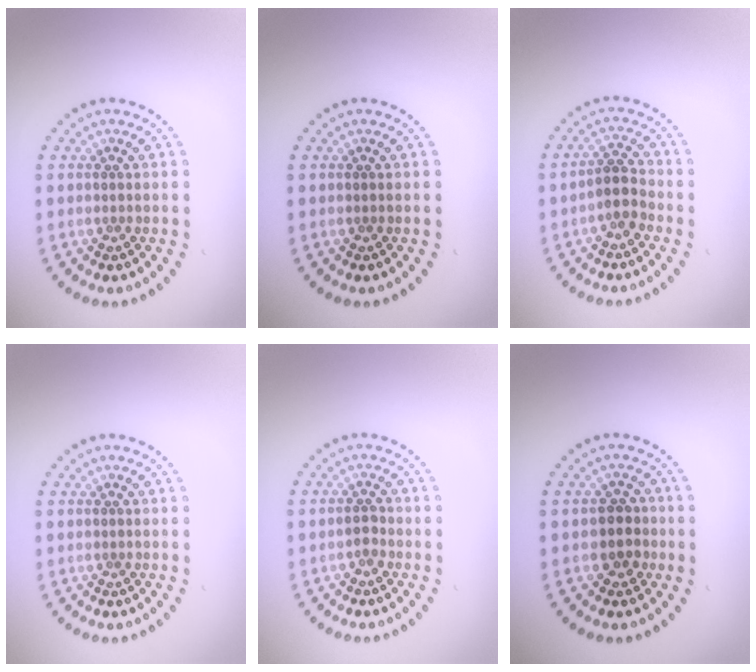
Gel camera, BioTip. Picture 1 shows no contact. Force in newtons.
{"total": 0.0}
{"total": 2.5, "press": 2.1, "slide": 1.4}
{"total": 0.0}
{"total": 1.1, "press": 1.0, "slide": 0.3}
{"total": 2.2, "press": 1.9, "slide": 1.0}